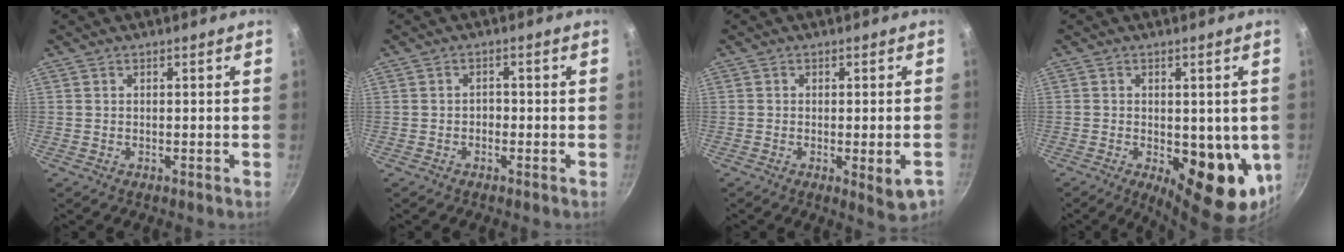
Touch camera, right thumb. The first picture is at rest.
{"total": 1.3, "force": [-0.6, 1.0, 0.6], "torque": [-0.005, 0.008, -0.011]}
{"total": 5.4, "force": [-2.0, 1.4, 4.8], "torque": [-0.054, -0.008, -0.025]}
{"total": 14.6, "force": [-2.7, 7.1, 12.5], "torque": [-0.133, -0.030, -0.025]}